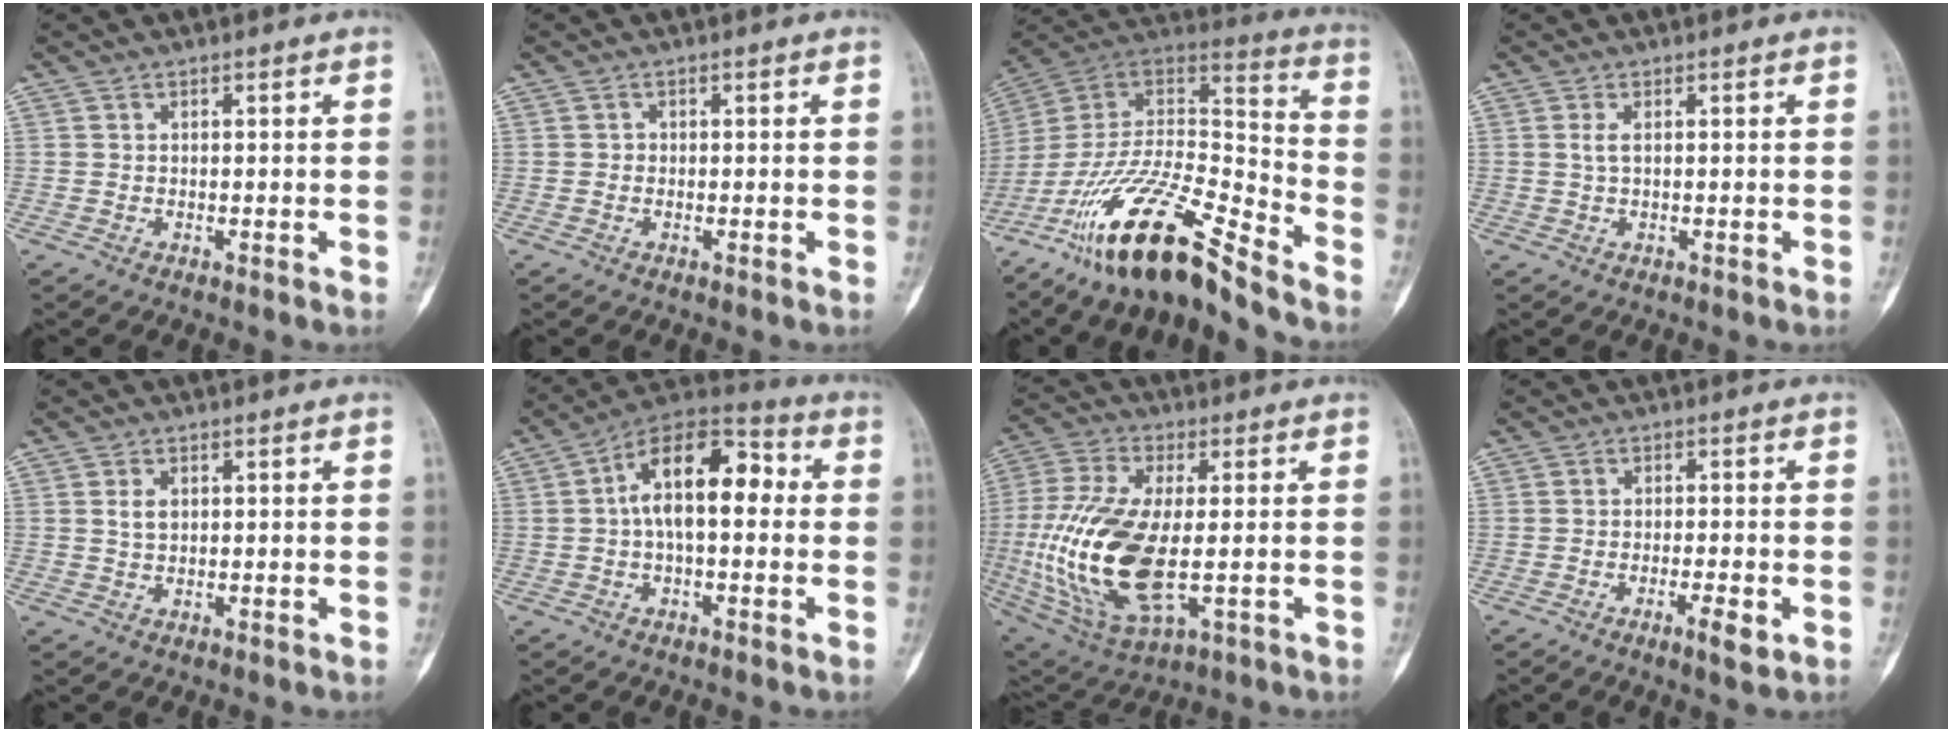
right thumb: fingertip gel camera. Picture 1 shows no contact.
{"total": 0.6, "force": [-0.1, 0.6, 0.1], "torque": [0.008, 0.004, -0.003]}
{"total": 23.9, "force": [-17.4, 6.2, 15.2], "torque": [-0.297, 0.075, -0.317]}
{"total": 1.3, "force": [0.3, 0.5, 1.1], "torque": [-0.022, 0.001, 0.008]}
{"total": 2.2, "force": [0.6, 1.5, 1.5], "torque": [-0.019, -0.001, 0.011]}
{"total": 14.8, "force": [1.4, 7.6, 12.6], "torque": [-0.191, 0.047, 0.010]}
{"total": 21.8, "force": [-2.2, 10.3, 19.1], "torque": [-0.414, -0.012, -0.025]}
{"total": 3.8, "force": [-1.8, 1.0, 3.2], "torque": [-0.049, 0.004, -0.027]}